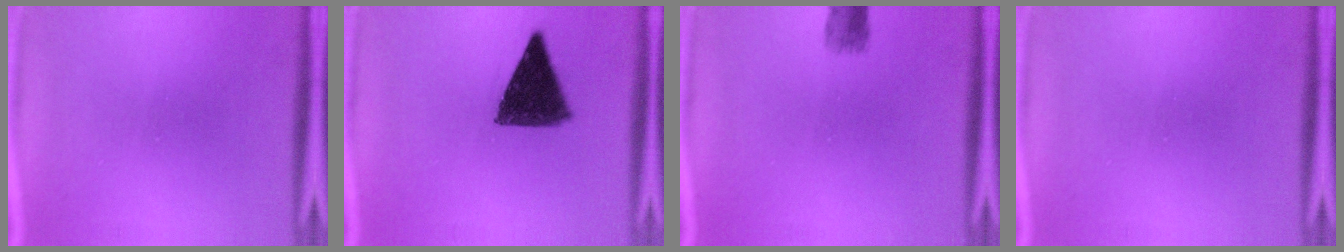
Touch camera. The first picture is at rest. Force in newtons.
{"total": 9.1}
{"total": 1.3}
{"total": 0.0}